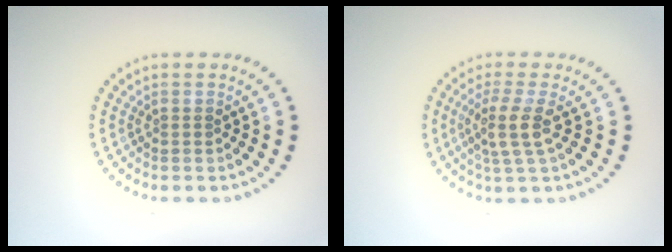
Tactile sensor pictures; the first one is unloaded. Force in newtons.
{"total": 2.9, "press": 2.3, "slide": 1.8}